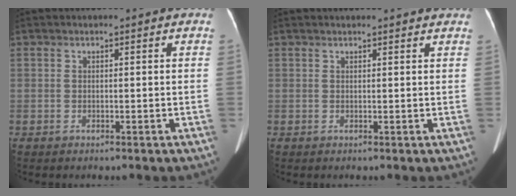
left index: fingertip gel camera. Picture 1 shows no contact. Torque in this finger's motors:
{"motor_torque": [0.74, -1.40, 0.04, 0.01]}